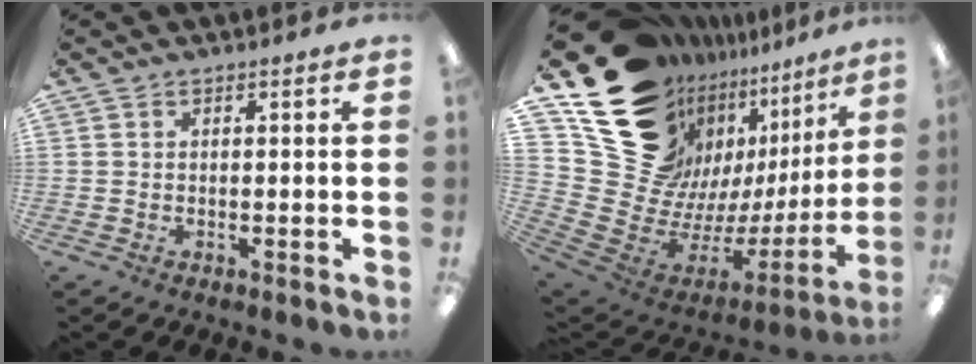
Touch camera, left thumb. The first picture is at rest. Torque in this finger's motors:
{"motor_torque": [0.75, 0.90, 1.34, -1.45, 0.32]}